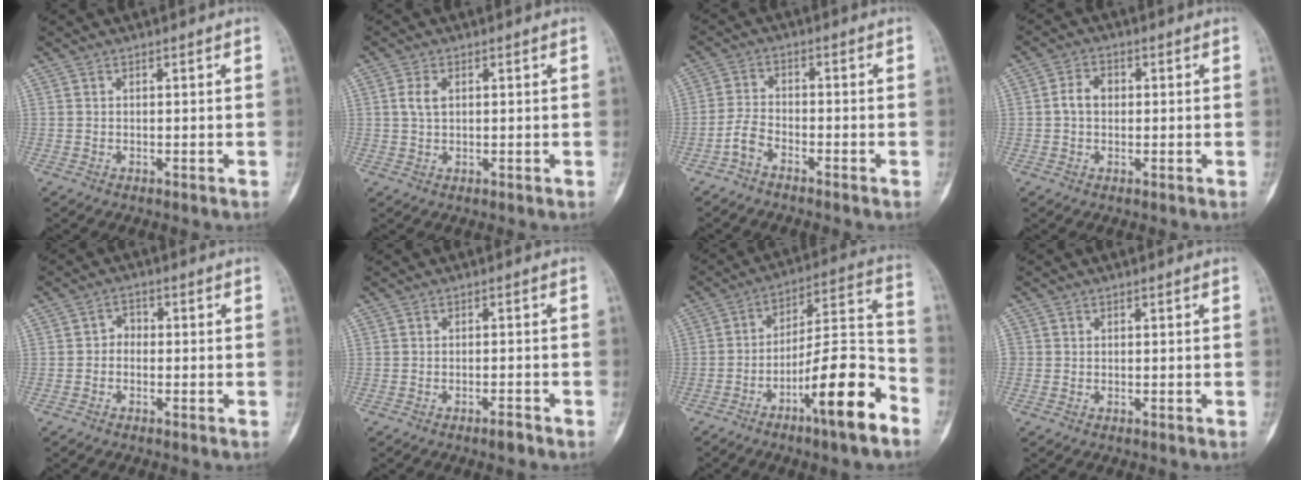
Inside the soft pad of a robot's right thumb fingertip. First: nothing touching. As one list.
[{"total": 2.7, "force": [0.7, 1.6, 2.1], "torque": [-0.045, 0.003, 0.013]}, {"total": 3.4, "force": [-2.5, 1.4, 1.8], "torque": [-0.037, 0.022, -0.054]}, {"total": 3.8, "force": [0.1, 2.9, 2.5], "torque": [-0.043, 0.014, -0.003]}, {"total": 2.2, "force": [-0.6, 1.8, 1.2], "torque": [-0.006, 0.012, -0.021]}, {"total": 1.8, "force": [-1.4, 0.4, 1.0], "torque": [-0.016, 0.007, -0.023]}, {"total": 16.8, "force": [-9.1, 3.0, 13.8], "torque": [-0.221, 0.069, -0.145]}, {"total": 0.6, "force": [-0.1, 0.6, 0.1], "torque": [0.003, 0.003, -0.003]}]